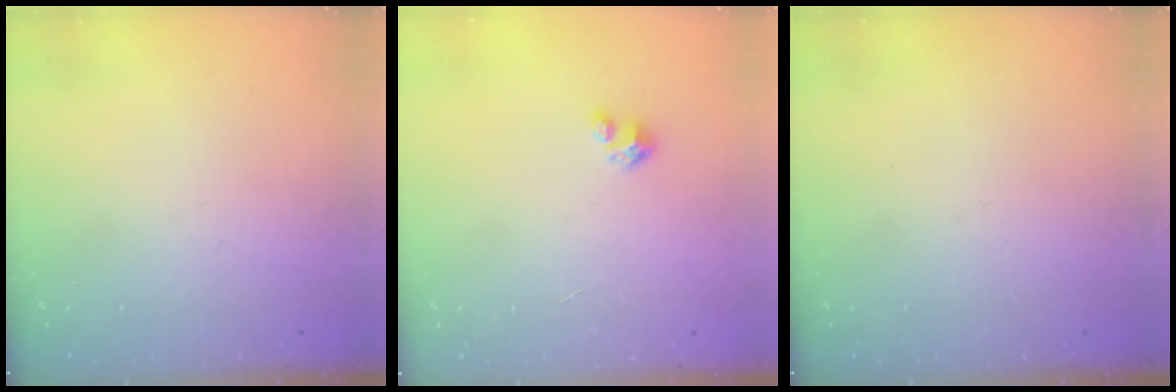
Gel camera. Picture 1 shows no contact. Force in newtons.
{"total": 1.7, "press": 1.7, "slide": 0.1}
{"total": 0.0}